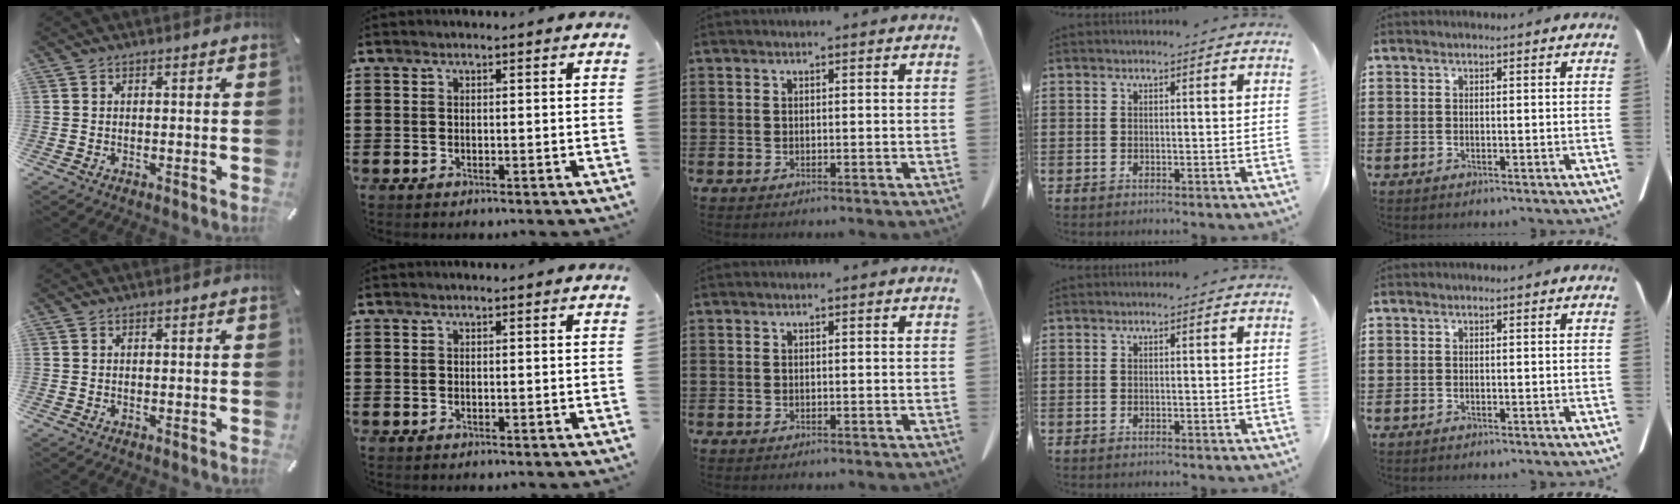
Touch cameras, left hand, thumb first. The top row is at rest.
{}